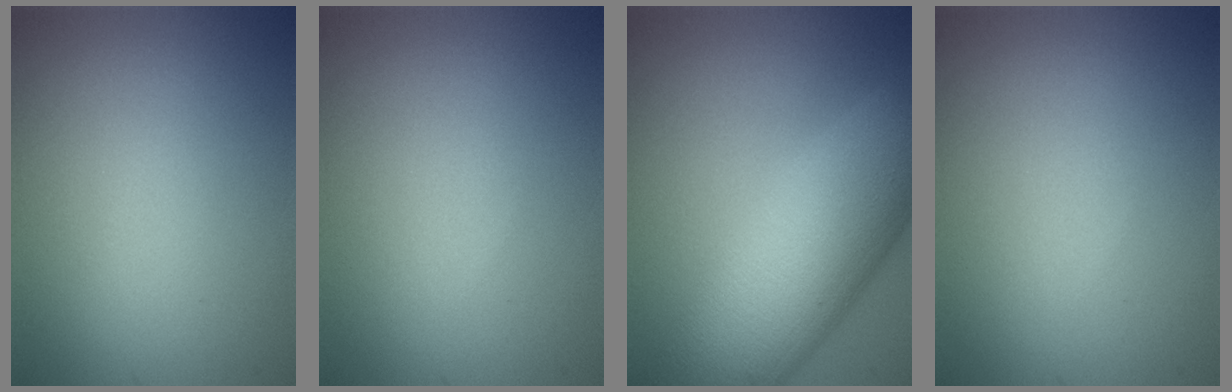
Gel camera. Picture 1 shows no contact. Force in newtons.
{"total": 0.0}
{"total": 12.1, "press": 12.1, "slide": 0.3}
{"total": 0.0}